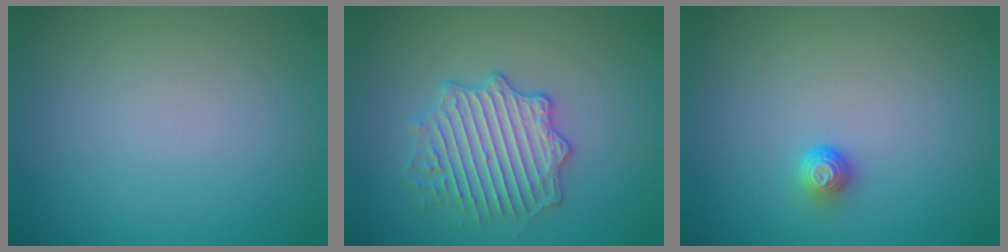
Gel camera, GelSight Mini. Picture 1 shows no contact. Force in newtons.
{"total": 4.0, "press": 3.8, "slide": 1.2}
{"total": 1.2, "press": 0.9, "slide": 0.8}